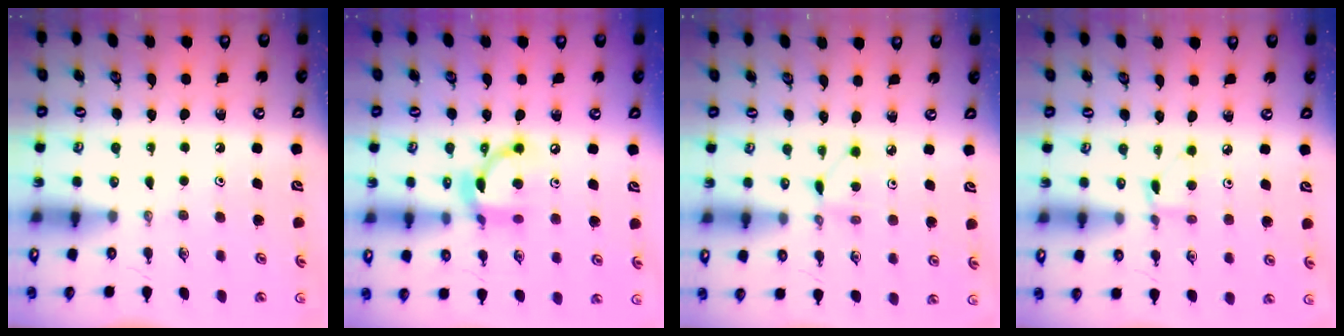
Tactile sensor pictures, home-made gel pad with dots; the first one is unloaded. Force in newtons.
{"total": 13.3, "press": 13.2, "slide": 1.2}
{"total": 2.7, "press": 2.6, "slide": 0.3}
{"total": 3.4, "press": 3.4, "slide": 0.5}